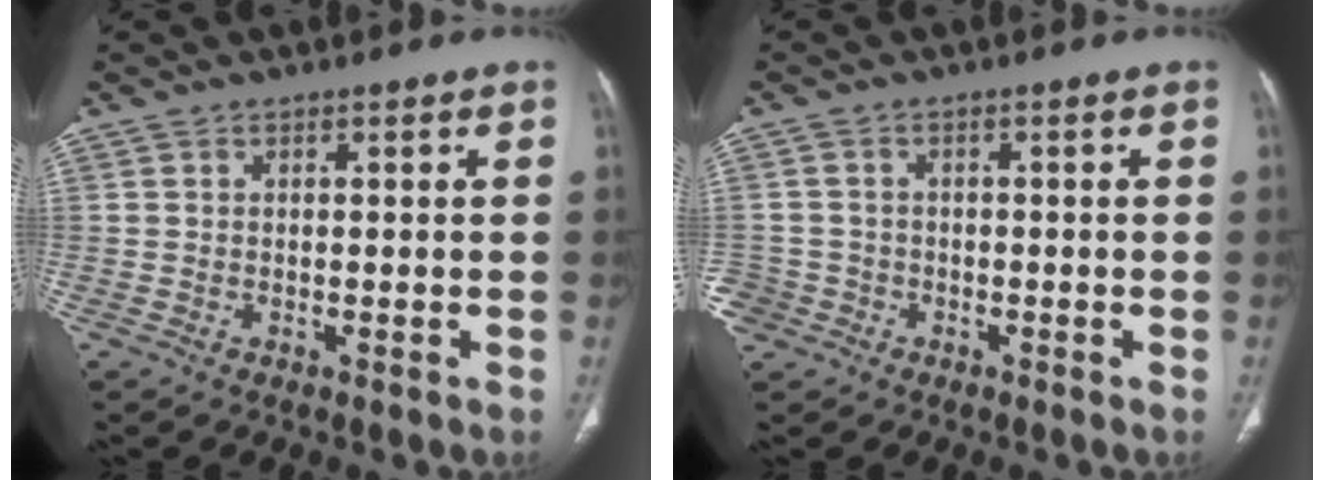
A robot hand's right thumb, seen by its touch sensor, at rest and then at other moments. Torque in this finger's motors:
{"motor_torque": [0.07, 0.04, -0.10, 0.04, 0.01]}